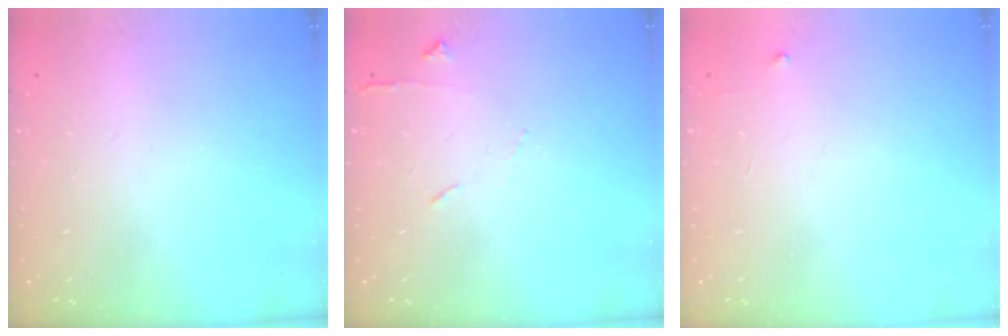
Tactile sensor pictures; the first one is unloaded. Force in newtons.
{"total": 6.2, "press": 6.1, "slide": 0.8}
{"total": 2.6, "press": 2.6, "slide": 0.4}